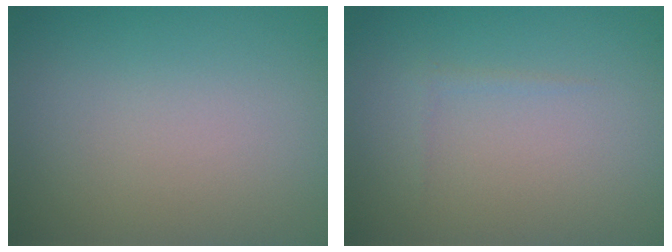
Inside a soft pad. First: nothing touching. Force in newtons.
{"total": 0.5, "press": 0.5, "slide": 0.1}